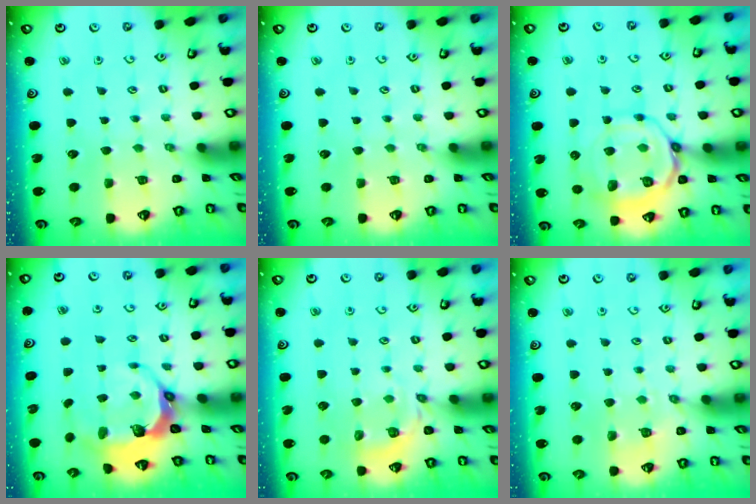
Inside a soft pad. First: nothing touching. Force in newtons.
{"total": 0.0}
{"total": 11.6, "press": 11.5, "slide": 1.7}
{"total": 6.9, "press": 5.5, "slide": 4.2}
{"total": 4.5, "press": 4.1, "slide": 2.0}
{"total": 3.4, "press": 3.2, "slide": 1.1}